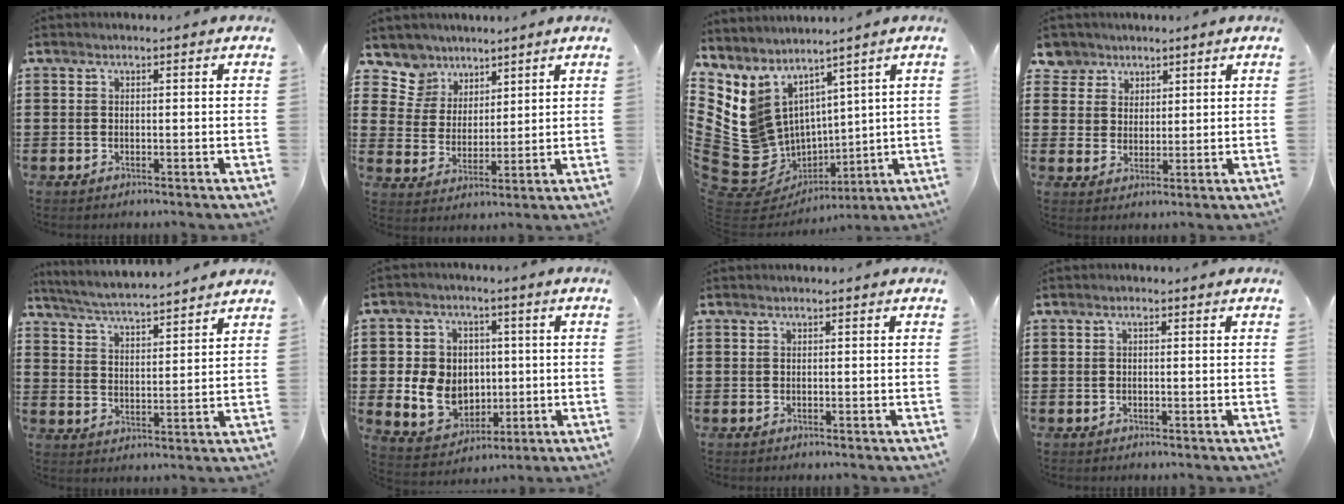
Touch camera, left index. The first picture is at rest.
{"total": 7.0, "force": [5.0, 4.8, 0.6], "torque": [-0.055, -0.017, 0.097]}
{"total": 11.2, "force": [0.9, 10.4, 4.1], "torque": [-0.153, -0.039, 0.030]}
{"total": 4.9, "force": [3.0, 3.8, 0.0], "torque": [-0.019, 0.003, 0.053]}
{"total": 4.6, "force": [4.5, -0.5, 1.0], "torque": [-0.040, -0.031, 0.075]}
{"total": 8.5, "force": [0.0, 7.9, 3.0], "torque": [-0.080, 0.011, 0.005]}
{"total": 0.0}
{"total": 0.5, "force": [-0.1, 0.2, 0.5], "torque": [-0.010, -0.001, -0.001]}